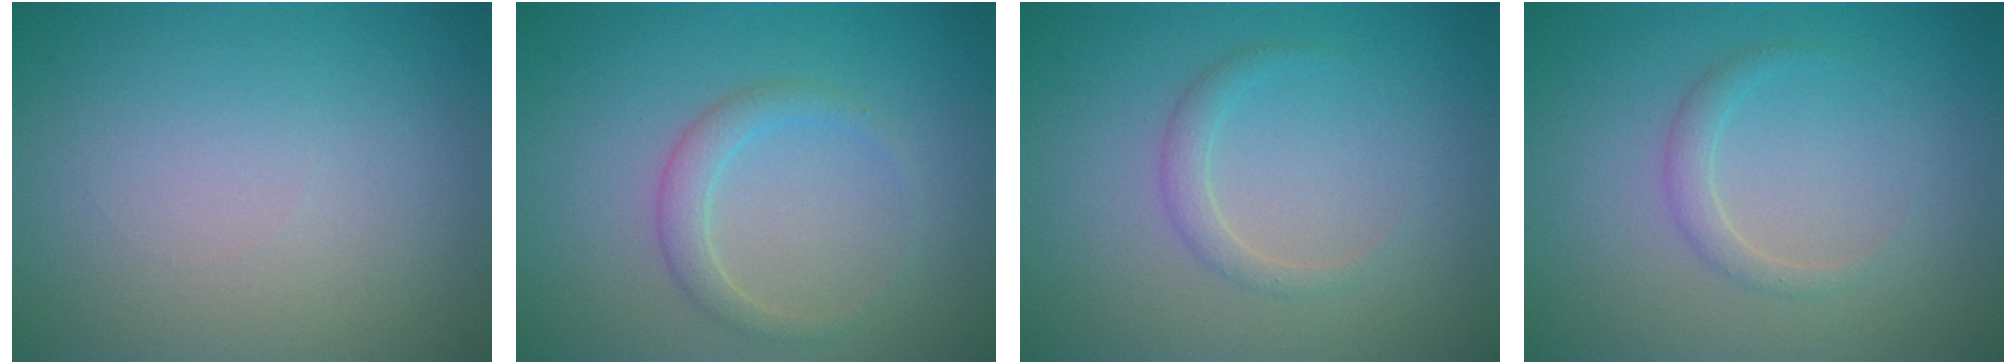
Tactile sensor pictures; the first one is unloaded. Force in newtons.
{"total": 1.9, "press": 1.9, "slide": 0.1}
{"total": 1.4, "press": 1.4, "slide": 0.1}
{"total": 1.4, "press": 1.4, "slide": 0.1}